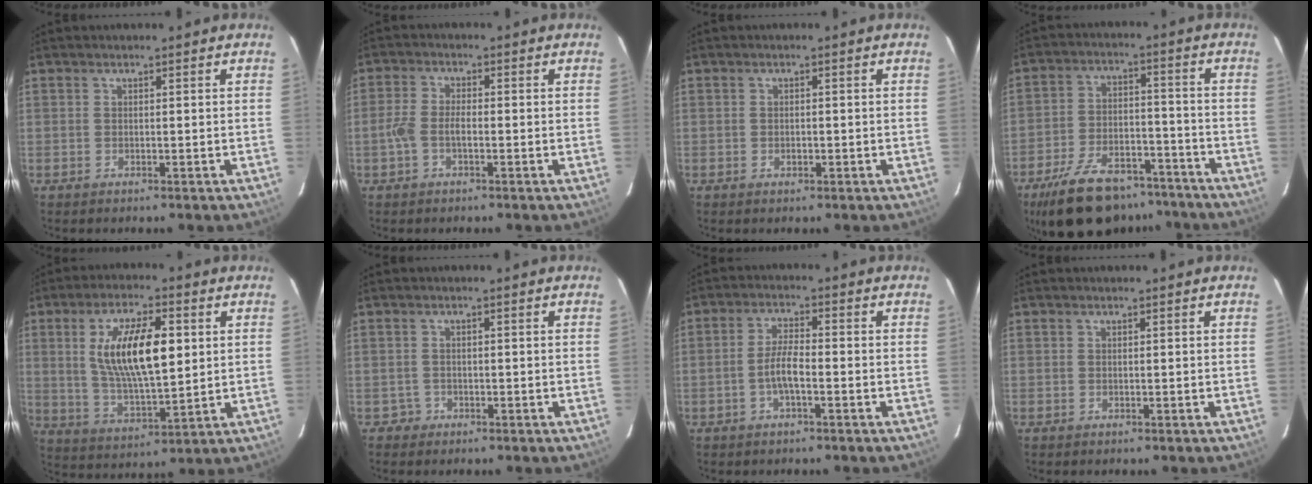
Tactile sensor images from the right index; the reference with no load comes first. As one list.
[{"total": 4.1, "force": [-1.3, 1.9, 3.4], "torque": [-0.078, 0.006, -0.027]}, {"total": 1.0, "force": [-0.3, 0.9, 0.4], "torque": [-0.005, 0.000, -0.004]}, {"total": 19.7, "force": [-15.0, 8.8, 9.3], "torque": [-0.192, 0.007, -0.218]}, {"total": 14.9, "force": [3.1, 5.2, 13.6], "torque": [-0.250, 0.002, 0.063]}, {"total": 1.6, "force": [-0.9, 1.3, -0.3], "torque": [0.004, 0.007, -0.014]}, {"total": 4.3, "force": [-1.7, 1.0, 3.8], "torque": [-0.080, 0.005, -0.032]}, {"total": 0.0}]